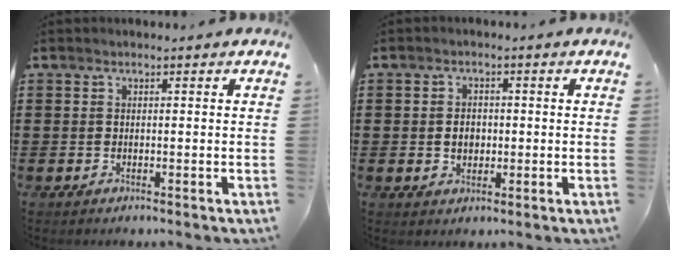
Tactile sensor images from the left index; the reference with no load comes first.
{"total": 2.5, "force": [-0.3, 1.8, 1.6], "torque": [-0.027, 0.001, -0.011]}